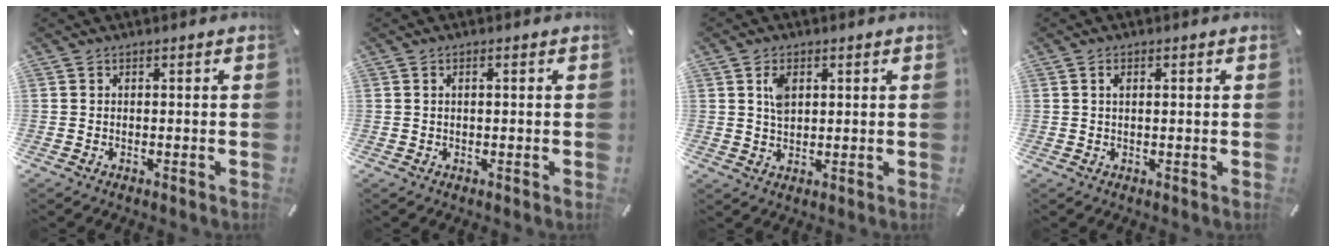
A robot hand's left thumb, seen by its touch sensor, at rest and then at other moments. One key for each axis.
{"total": 1.2, "fx": 0.2, "fy": 0.3, "fz": 1.1, "tx": -0.021, "ty": 0.000, "tz": 0.003}
{"total": 4.4, "fx": 1.6, "fy": 2.8, "fz": 3.1, "tx": -0.053, "ty": -0.001, "tz": 0.025}
{"total": 1.4, "fx": 0.4, "fy": 0.5, "fz": 1.3, "tx": -0.027, "ty": 0.002, "tz": 0.006}